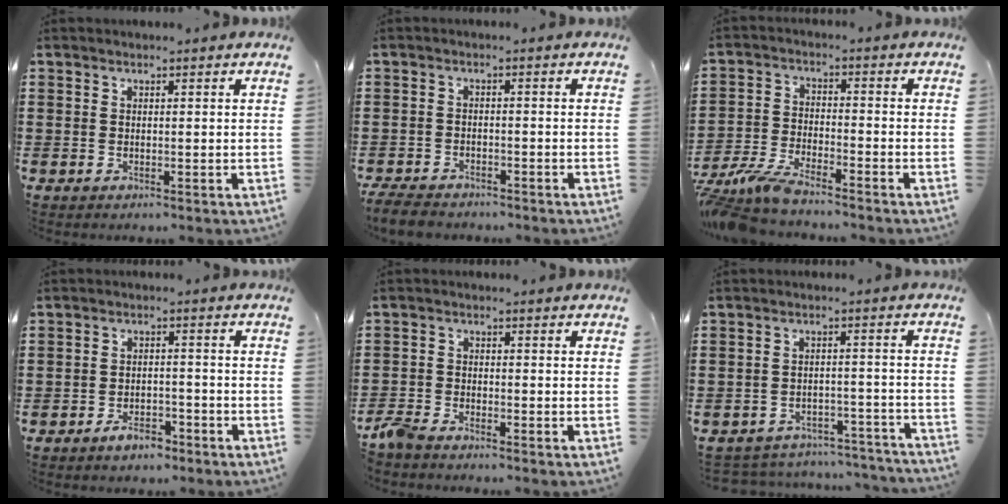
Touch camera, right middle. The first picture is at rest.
{"total": 3.5, "force": [-3.4, 0.6, 0.6], "torque": [-0.027, -0.004, -0.074]}
{"total": 6.1, "force": [-5.6, 0.5, 2.3], "torque": [-0.071, -0.012, -0.114]}
{"total": 3.4, "force": [-2.9, 1.4, 1.0], "torque": [-0.019, 0.010, -0.058]}
{"total": 2.9, "force": [-2.7, 0.5, 1.0], "torque": [-0.048, -0.006, -0.064]}
{"total": 4.3, "force": [-4.3, 0.5, 0.3], "torque": [-0.009, 0.006, -0.088]}